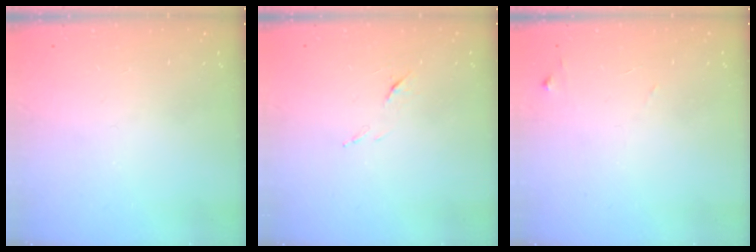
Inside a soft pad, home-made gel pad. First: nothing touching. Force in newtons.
{"total": 6.1, "press": 6.0, "slide": 0.7}
{"total": 7.4, "press": 7.4, "slide": 0.4}